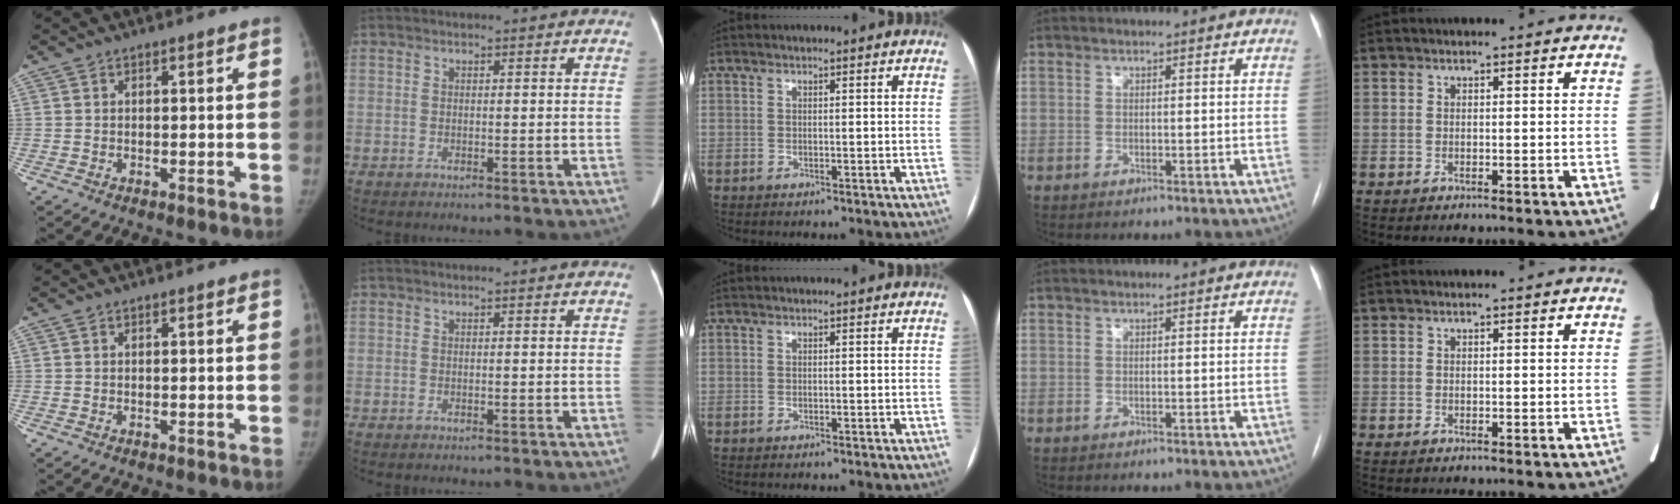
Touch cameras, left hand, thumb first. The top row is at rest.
{}